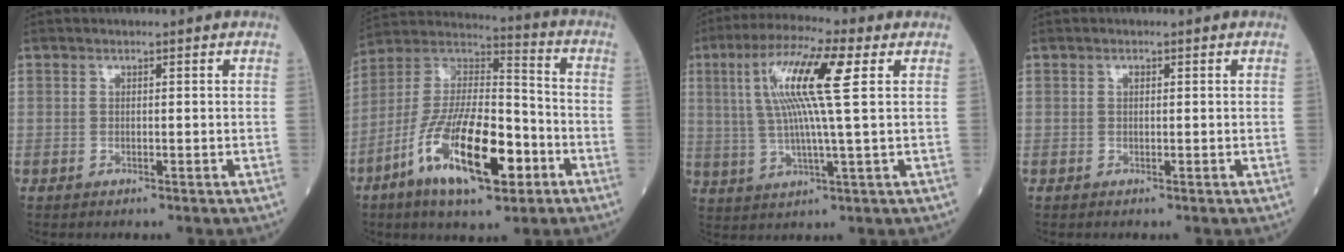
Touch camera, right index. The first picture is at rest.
{"total": 18.5, "force": [-7.8, 5.5, 15.8], "torque": [-0.312, -0.001, -0.134]}
{"total": 12.7, "force": [3.4, 0.0, 12.2], "torque": [-0.244, 0.017, 0.056]}
{"total": 0.5, "force": [0.2, 0.3, 0.4], "torque": [-0.009, 0.001, 0.001]}